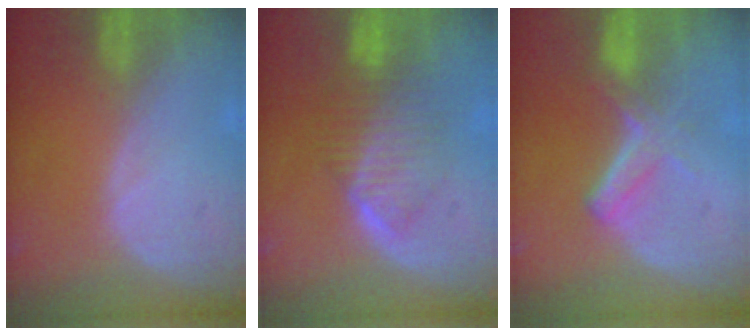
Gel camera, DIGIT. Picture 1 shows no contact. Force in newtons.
{"total": 6.7, "press": 6.7, "slide": 0.3}
{"total": 5.6, "press": 4.8, "slide": 2.8}